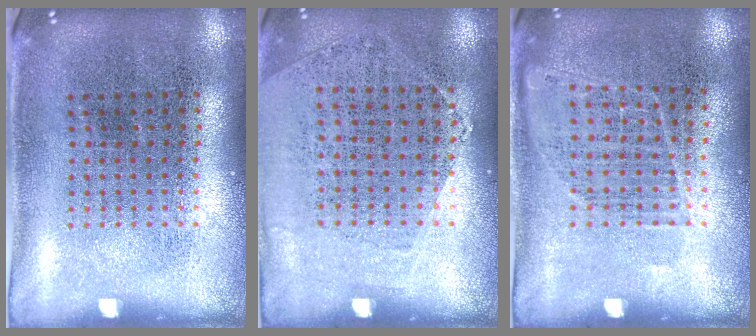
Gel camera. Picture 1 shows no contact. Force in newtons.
{"total": 1.1, "press": 0.9, "slide": 0.7}
{"total": 0.9, "press": 0.8, "slide": 0.4}